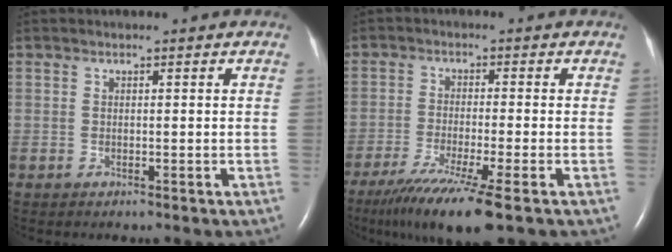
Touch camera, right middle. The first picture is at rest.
{"total": 10.4, "force": [-6.8, -0.5, 7.8], "torque": [-0.136, -0.032, -0.112]}